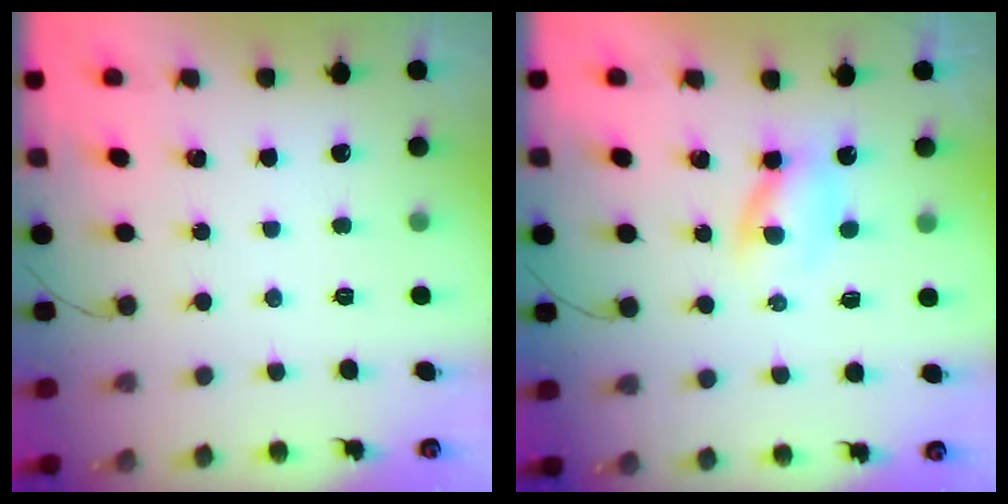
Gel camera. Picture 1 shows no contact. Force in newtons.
{"total": 2.5, "press": 2.2, "slide": 1.2}